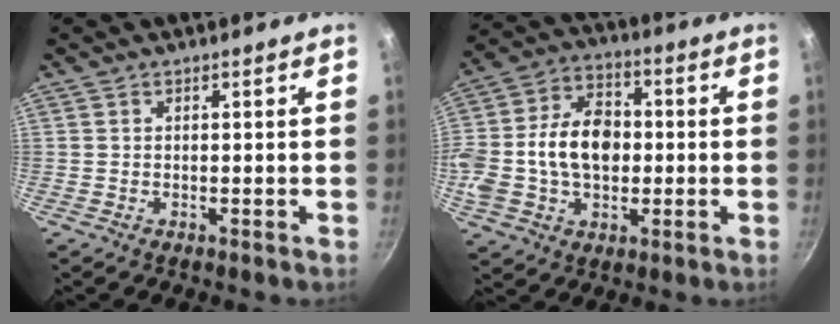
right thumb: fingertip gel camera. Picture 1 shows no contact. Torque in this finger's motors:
{"motor_torque": [2.27, 2.24, 1.50, -0.31, 0.20]}